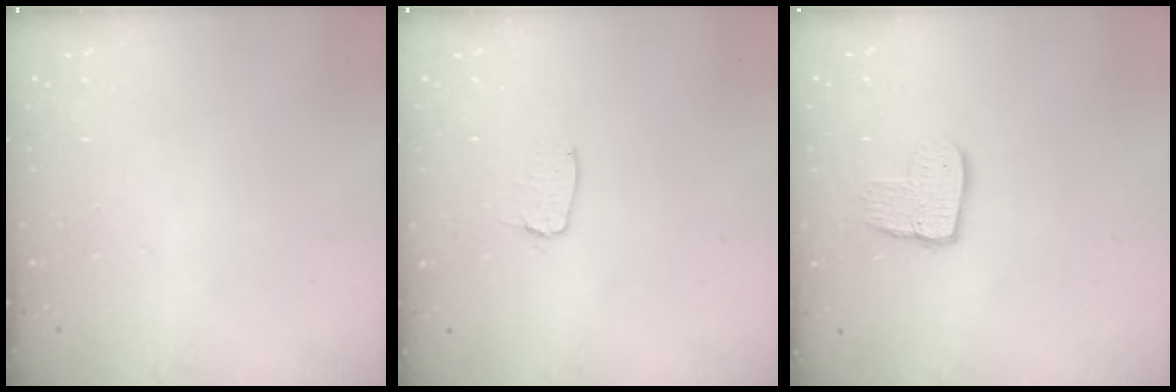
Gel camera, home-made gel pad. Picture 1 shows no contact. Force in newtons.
{"total": 3.6, "press": 3.6, "slide": 0.3}
{"total": 9.8, "press": 9.8, "slide": 0.7}